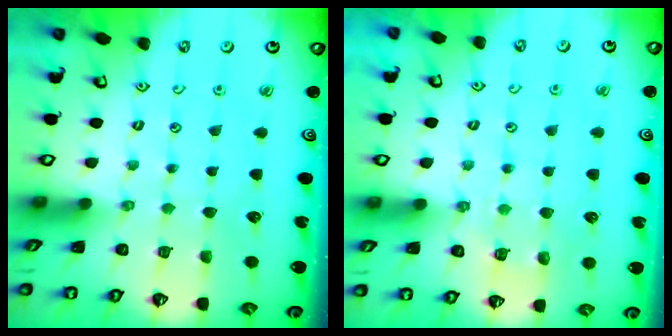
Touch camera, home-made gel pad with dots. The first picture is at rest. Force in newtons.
{"total": 5.8, "press": 5.8, "slide": 0.1}